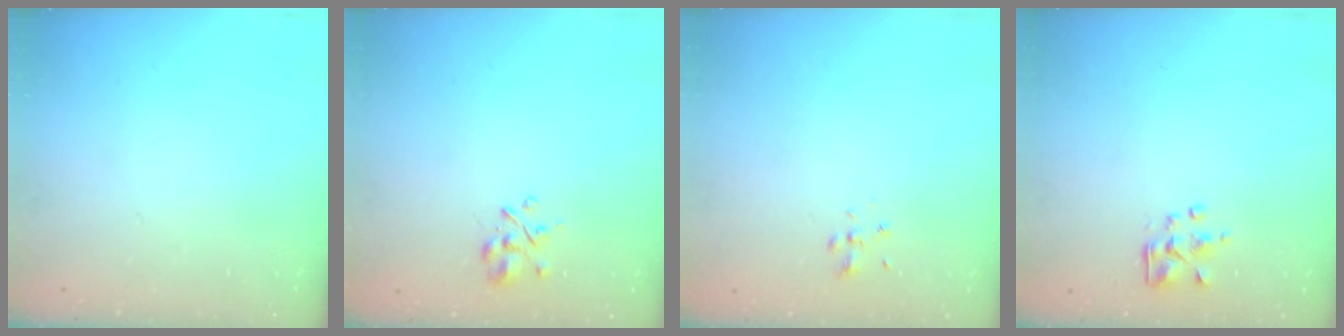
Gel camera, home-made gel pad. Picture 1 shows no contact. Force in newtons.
{"total": 3.2, "press": 3.0, "slide": 1.2}
{"total": 2.0, "press": 1.8, "slide": 0.9}
{"total": 2.4, "press": 2.4, "slide": 0.2}